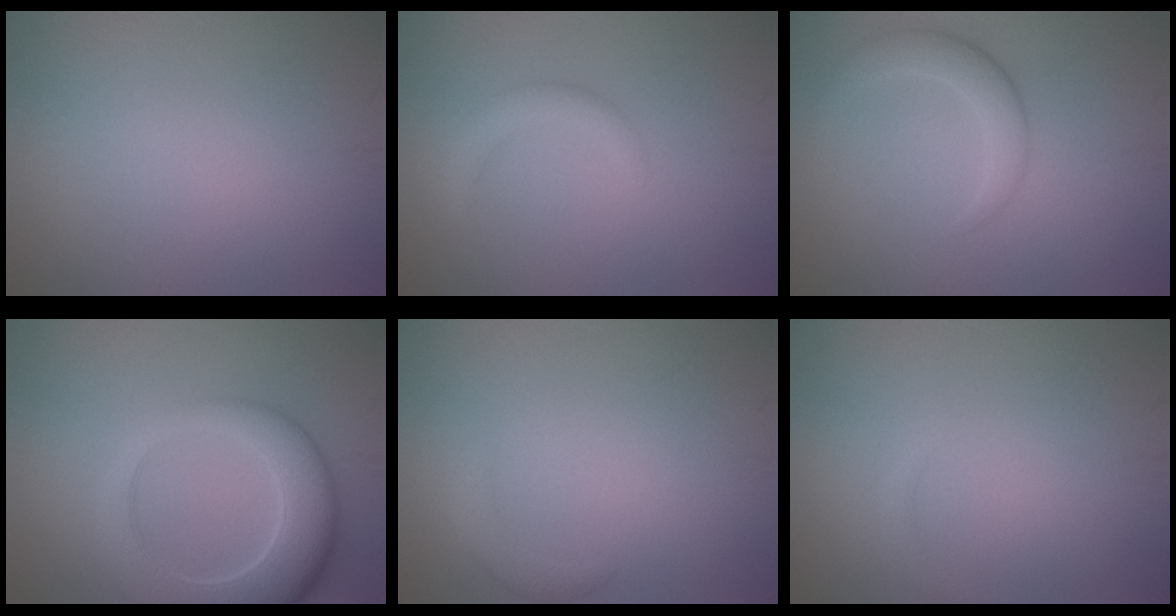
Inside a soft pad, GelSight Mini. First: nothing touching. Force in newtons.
{"total": 1.9, "press": 1.9, "slide": 0.3}
{"total": 2.8, "press": 2.8, "slide": 0.1}
{"total": 8.3, "press": 8.2, "slide": 1.0}
{"total": 1.5, "press": 1.5, "slide": 0.1}
{"total": 0.8, "press": 0.8, "slide": 0.1}